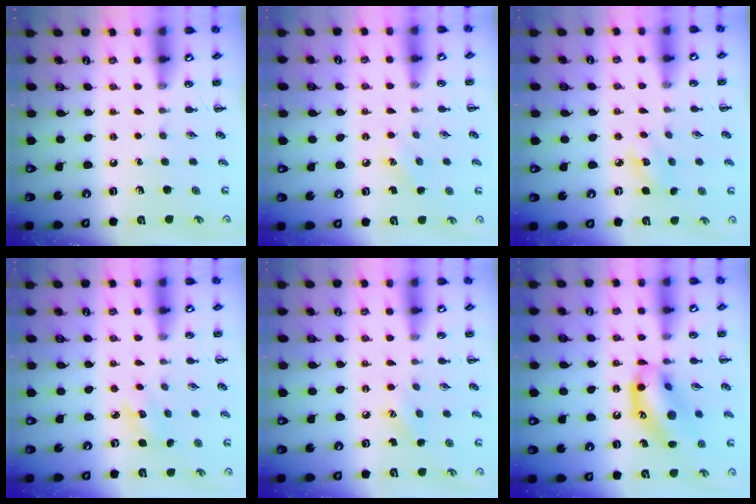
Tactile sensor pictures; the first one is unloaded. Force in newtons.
{"total": 6.2, "press": 5.9, "slide": 1.8}
{"total": 4.5, "press": 4.4, "slide": 1.0}
{"total": 3.8, "press": 3.6, "slide": 1.1}
{"total": 6.3, "press": 6.1, "slide": 1.7}
{"total": 15.4, "press": 15.1, "slide": 2.6}